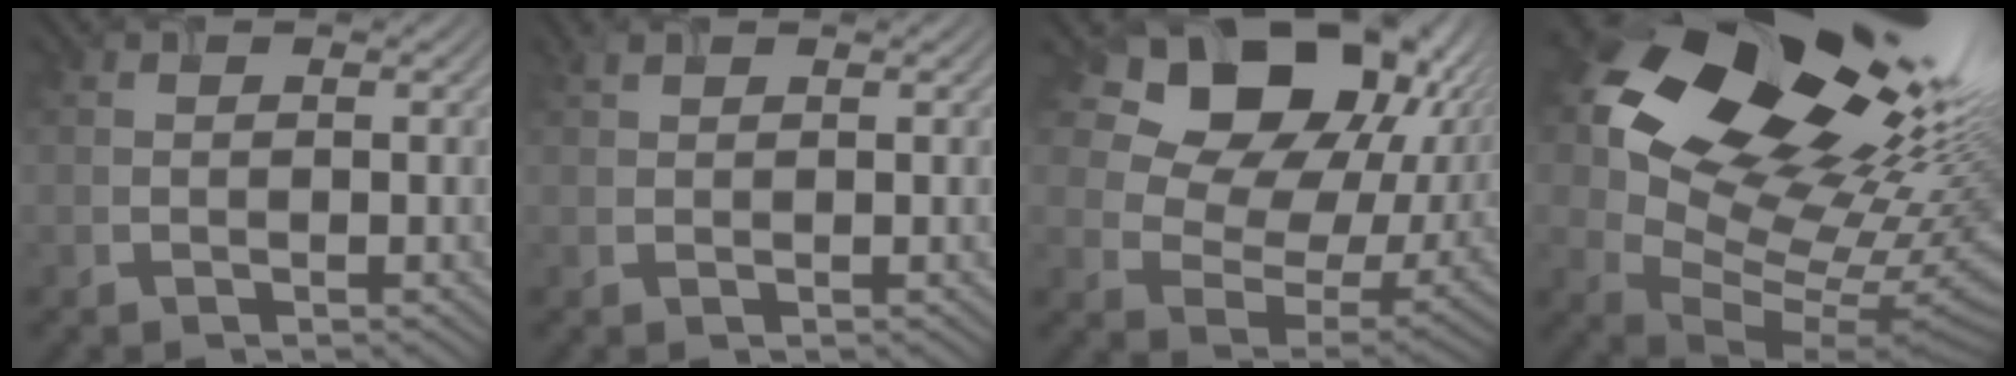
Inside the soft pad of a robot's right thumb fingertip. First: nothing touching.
{"total": 0.9, "force": [0.7, 0.3, 0.4], "torque": [-0.014, 0.002, 0.016]}
{"total": 18.3, "force": [8.2, 12.8, 10.3], "torque": [-0.186, 0.023, 0.151]}
{"total": 21.0, "force": [9.2, 12.7, 13.9], "torque": [-0.242, -0.007, 0.184]}